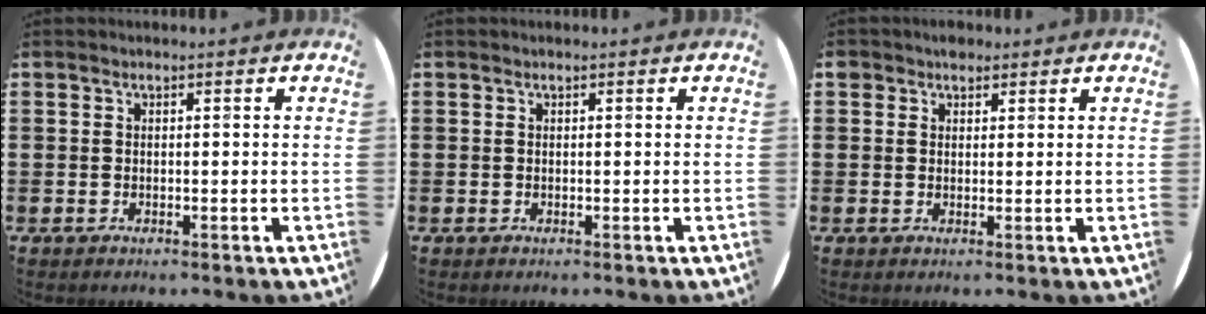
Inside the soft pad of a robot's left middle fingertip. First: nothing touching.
{"total": 0.0}
{"total": 1.9, "force": [1.5, 1.2, 0.2], "torque": [0.011, 0.001, 0.026]}